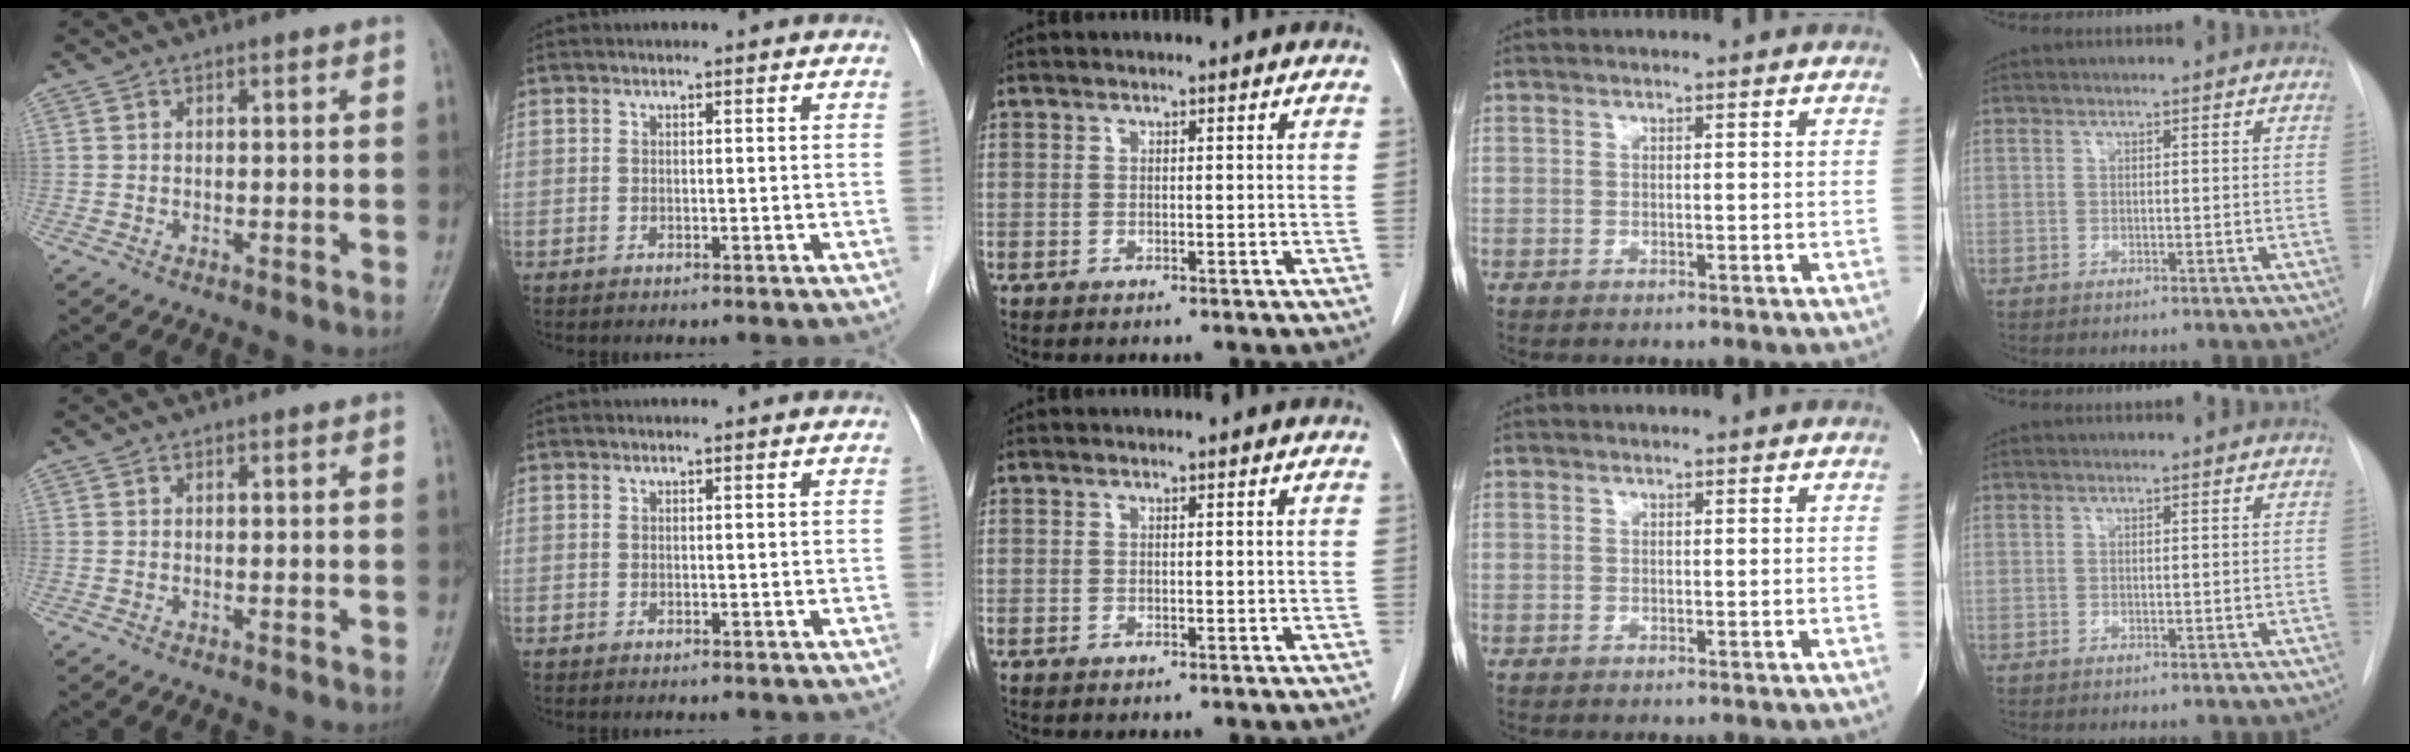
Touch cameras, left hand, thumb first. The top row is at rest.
{}